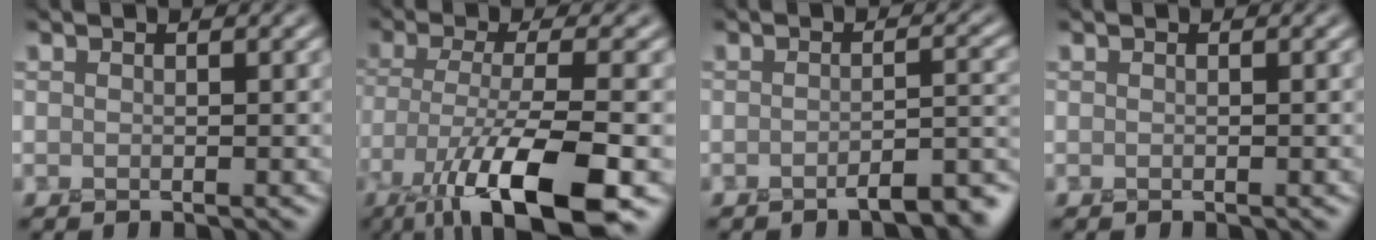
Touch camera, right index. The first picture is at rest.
{"total": 10.5, "force": [-5.2, 3.0, 8.6], "torque": [-0.161, -0.017, -0.090]}
{"total": 3.6, "force": [-2.6, 0.9, 2.3], "torque": [-0.022, 0.006, -0.043]}
{"total": 0.0}